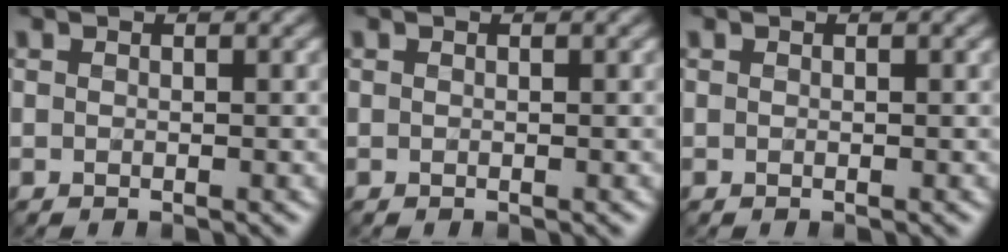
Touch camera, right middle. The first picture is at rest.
{"total": 0.0}
{"total": 0.0}